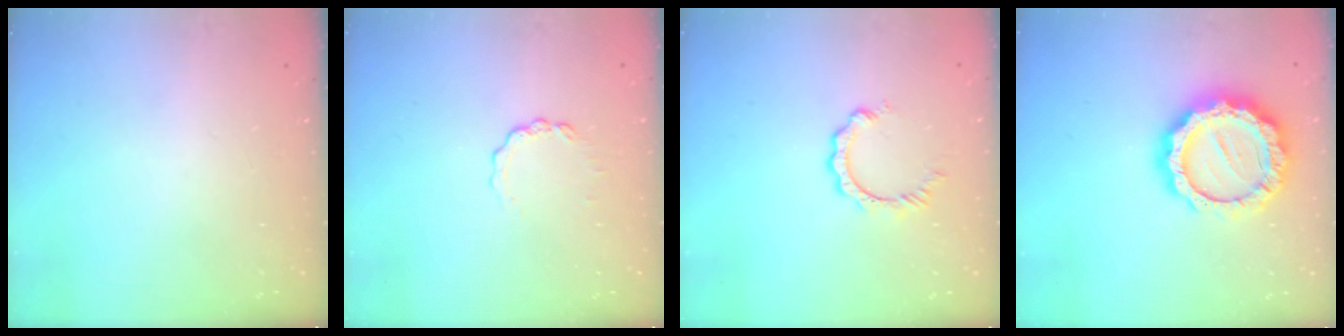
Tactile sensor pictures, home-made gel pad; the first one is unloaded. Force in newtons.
{"total": 3.2, "press": 3.1, "slide": 0.2}
{"total": 2.9, "press": 2.9, "slide": 0.4}
{"total": 18.6, "press": 18.5, "slide": 1.4}